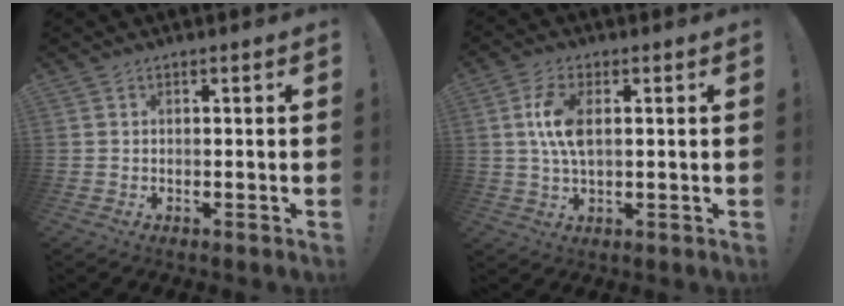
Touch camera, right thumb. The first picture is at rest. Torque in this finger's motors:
{"motor_torque": [0.21, 0.76, 1.22, -0.48, 0.10]}